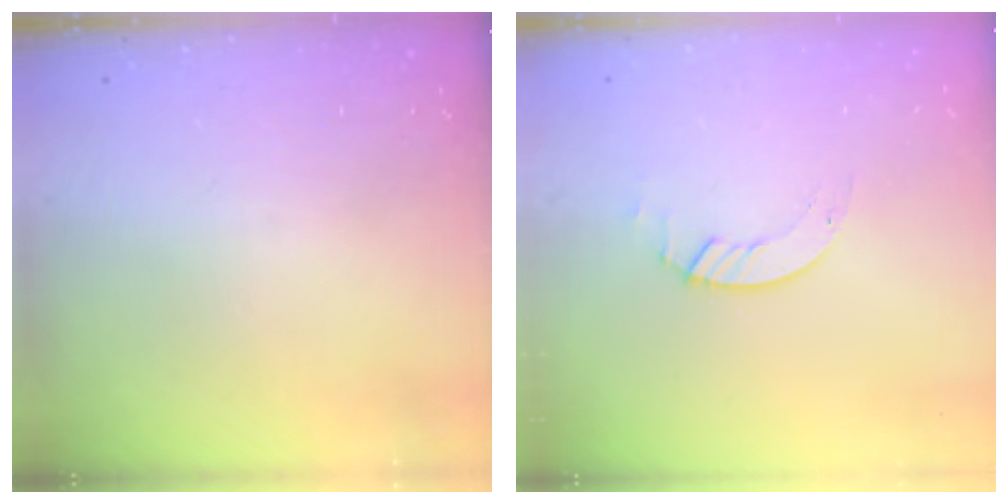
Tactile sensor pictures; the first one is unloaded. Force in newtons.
{"total": 1.3, "press": 1.3, "slide": 0.2}